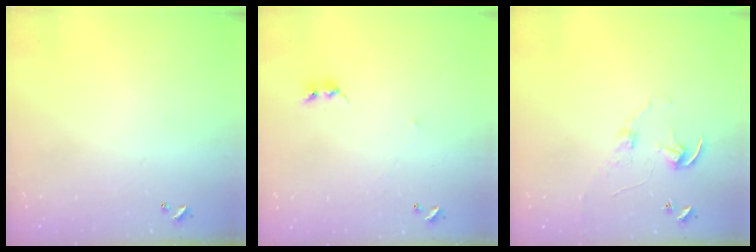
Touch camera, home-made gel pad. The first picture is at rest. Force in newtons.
{"total": 2.5, "press": 2.4, "slide": 0.6}
{"total": 5.9, "press": 5.9, "slide": 0.5}